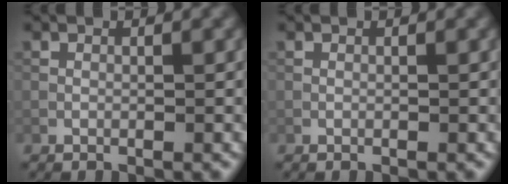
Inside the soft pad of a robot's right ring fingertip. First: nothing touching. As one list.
[{"total": 0.0}]